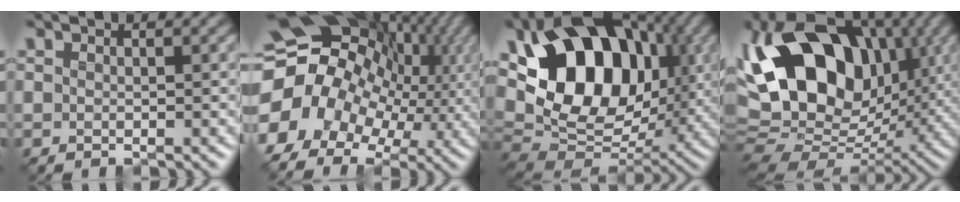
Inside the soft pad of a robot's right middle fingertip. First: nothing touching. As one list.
[{"total": 18.2, "force": [0.3, 14.8, 10.6], "torque": [-0.199, 0.003, -0.004]}, {"total": 15.6, "force": [3.7, 10.5, 11.0], "torque": [-0.185, 0.014, 0.059]}, {"total": 17.5, "force": [3.2, 11.3, 13.0], "torque": [-0.241, 0.024, 0.040]}]